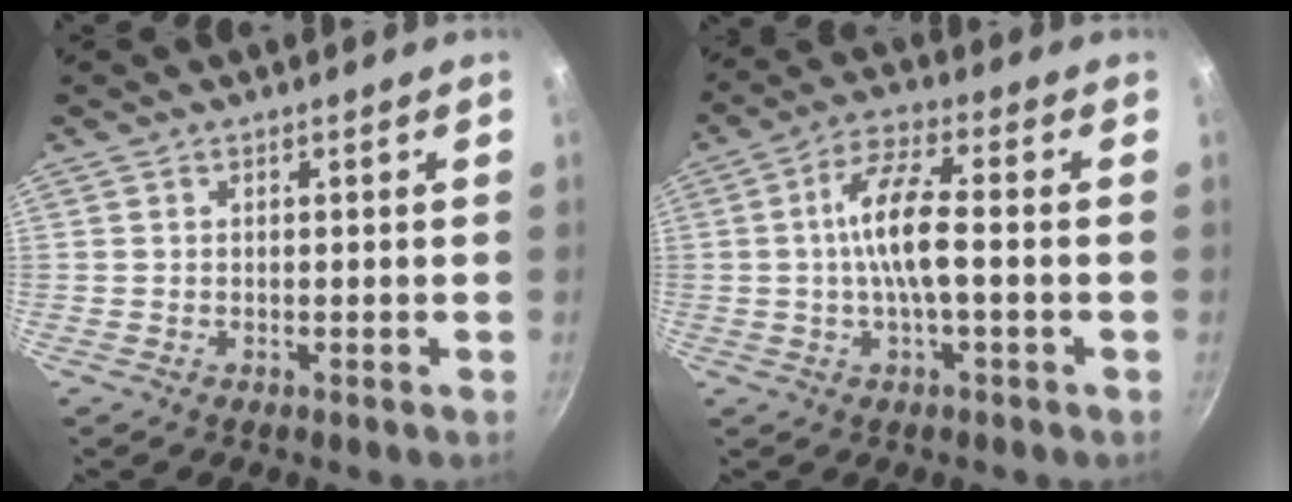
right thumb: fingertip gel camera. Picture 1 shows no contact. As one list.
[{"total": 9.2, "force": [-0.6, 2.5, 8.8], "torque": [-0.168, 0.024, -0.020]}]